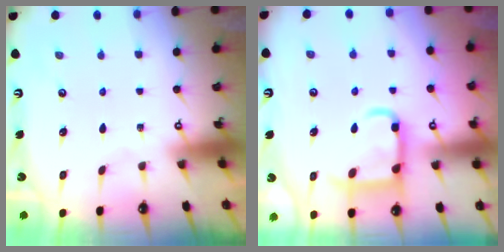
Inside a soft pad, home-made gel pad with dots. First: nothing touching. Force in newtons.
{"total": 13.4, "press": 13.3, "slide": 1.5}